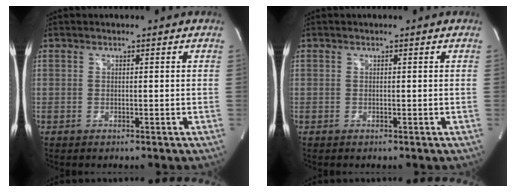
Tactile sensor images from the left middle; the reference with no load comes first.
{"total": 0.0}